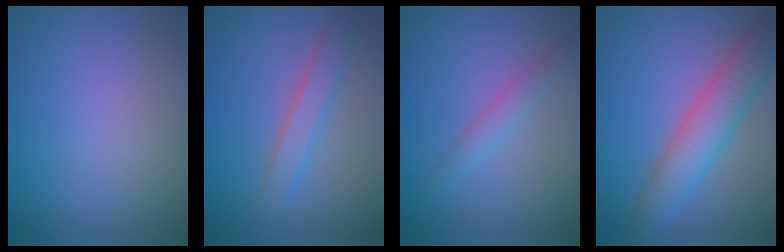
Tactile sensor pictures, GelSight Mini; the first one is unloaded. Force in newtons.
{"total": 2.4, "press": 2.4, "slide": 0.0}
{"total": 1.7, "press": 1.7, "slide": 0.1}
{"total": 5.4, "press": 5.4, "slide": 0.2}